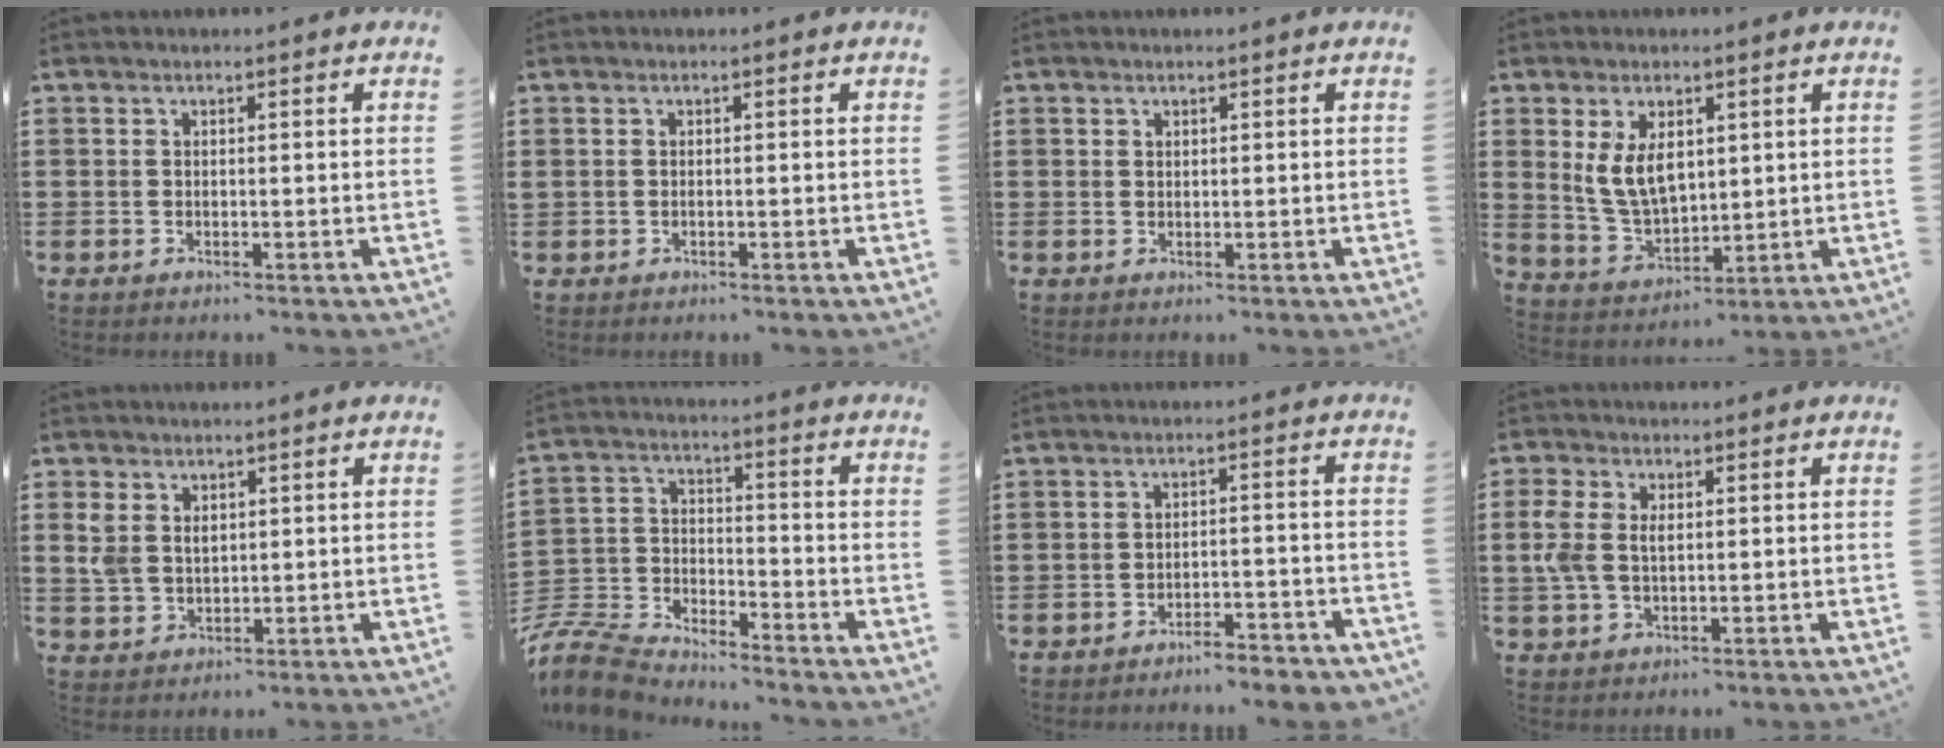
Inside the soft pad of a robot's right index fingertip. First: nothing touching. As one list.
[{"total": 0.0}, {"total": 0.6, "force": [0.4, 0.4, 0.1], "torque": [-0.004, 0.001, 0.009]}, {"total": 7.3, "force": [2.2, 4.2, 5.5], "torque": [-0.131, 0.006, 0.038]}, {"total": 3.5, "force": [1.3, 2.5, 2.0], "torque": [-0.046, 0.011, 0.023]}, {"total": 8.3, "force": [-8.1, 1.5, 1.4], "torque": [-0.058, 0.001, -0.171]}, {"total": 3.4, "force": [-3.3, 0.1, 0.7], "torque": [-0.016, 0.001, -0.070]}, {"total": 4.1, "force": [0.6, 2.4, 3.3], "torque": [-0.083, 0.005, 0.005]}]